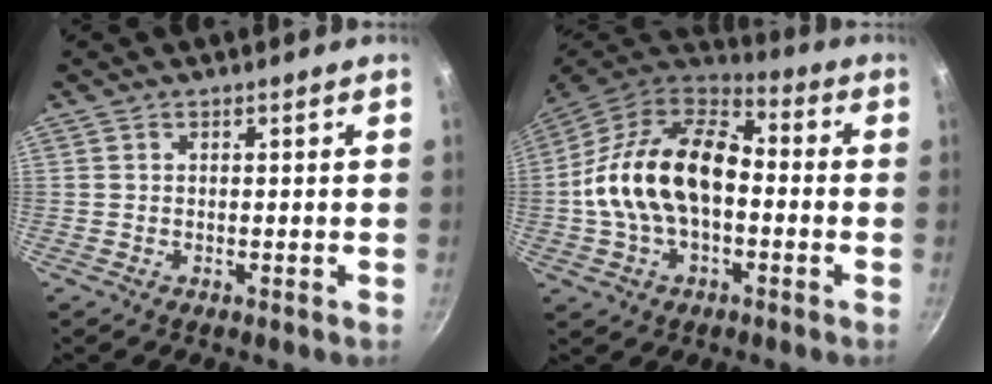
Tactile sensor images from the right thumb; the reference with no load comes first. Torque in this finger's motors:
{"motor_torque": [0.05, 1.11, 0.16, 0.02, 0.20]}